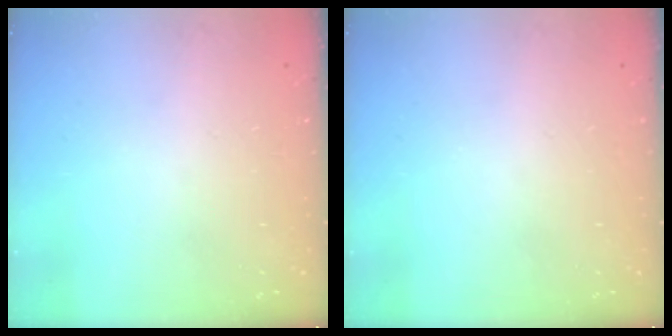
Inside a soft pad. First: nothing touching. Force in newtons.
{"total": 0.0}